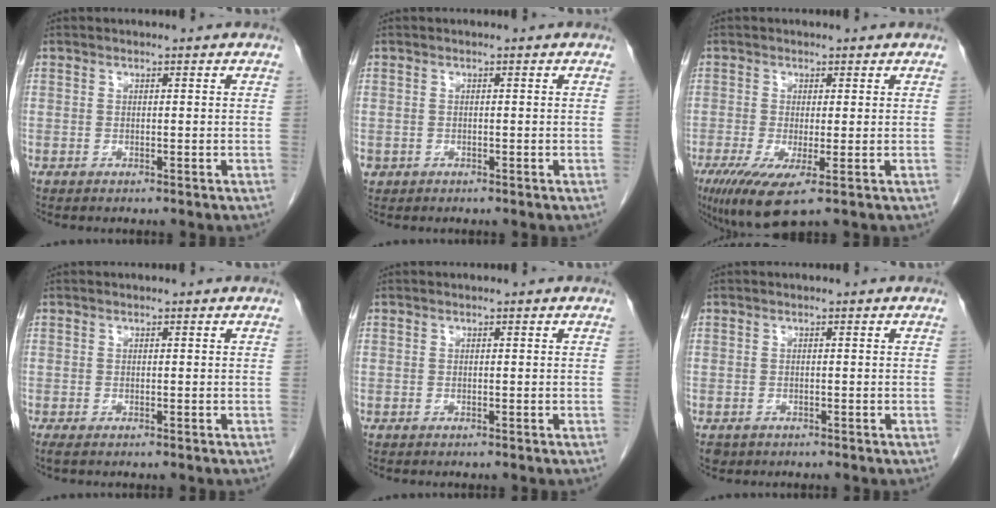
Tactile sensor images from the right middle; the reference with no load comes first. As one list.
[{"total": 1.0, "force": [-0.4, 0.9, 0.2], "torque": [-0.007, 0.004, -0.002]}, {"total": 7.1, "force": [-3.2, 1.3, 6.3], "torque": [-0.107, -0.021, -0.050]}, {"total": 0.9, "force": [-0.6, 0.3, 0.6], "torque": [-0.006, -0.003, -0.006]}, {"total": 0.0}, {"total": 1.7, "force": [-1.1, 1.2, 0.4], "torque": [-0.012, -0.001, -0.015]}]